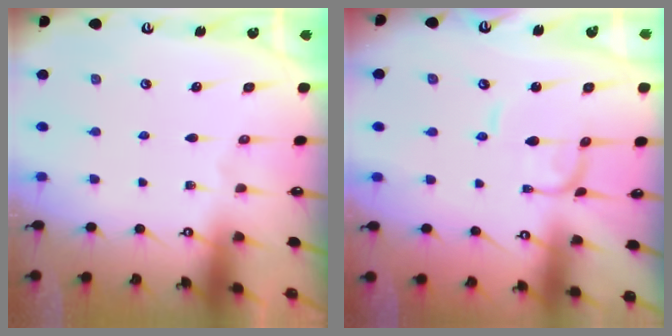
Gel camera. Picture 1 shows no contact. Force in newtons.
{"total": 1.7, "press": 1.7, "slide": 0.2}